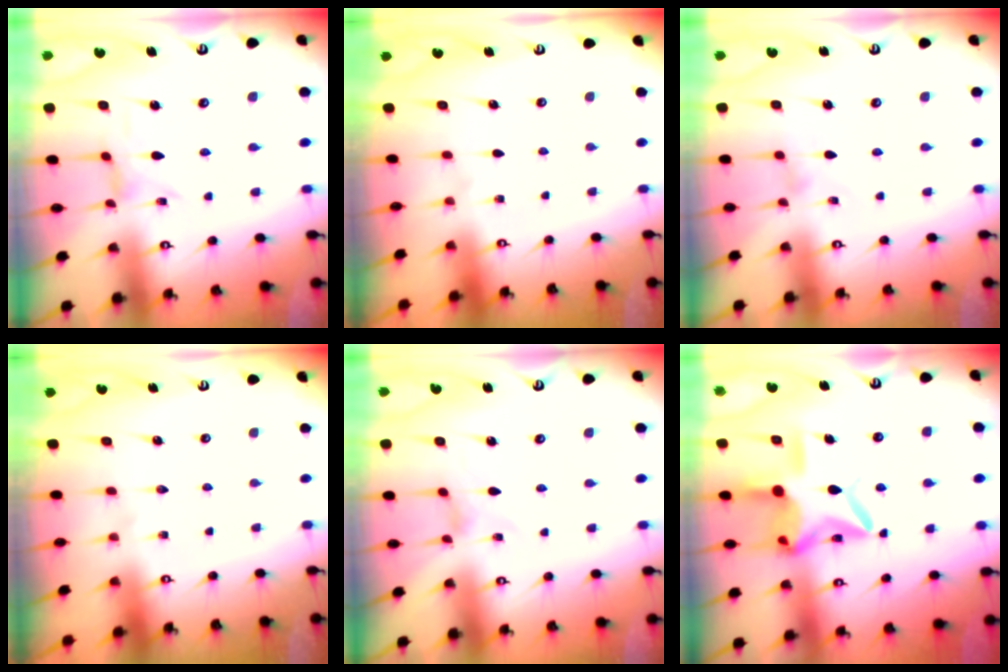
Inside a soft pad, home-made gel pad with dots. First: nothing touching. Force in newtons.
{"total": 0.0}
{"total": 0.0}
{"total": 0.0}
{"total": 0.0}
{"total": 15.7, "press": 15.6, "slide": 1.2}